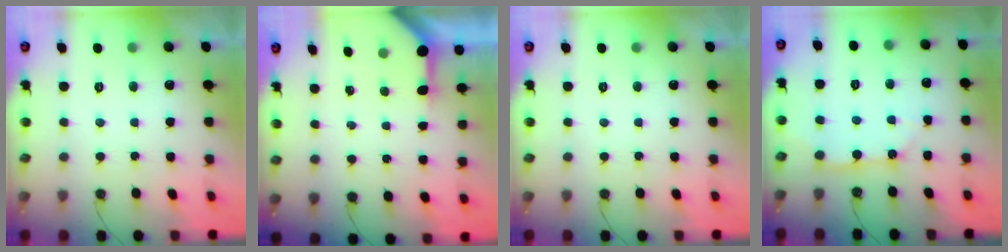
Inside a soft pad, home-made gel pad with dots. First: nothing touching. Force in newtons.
{"total": 3.3, "press": 3.3, "slide": 0.4}
{"total": 0.0}
{"total": 5.0, "press": 5.0, "slide": 0.6}